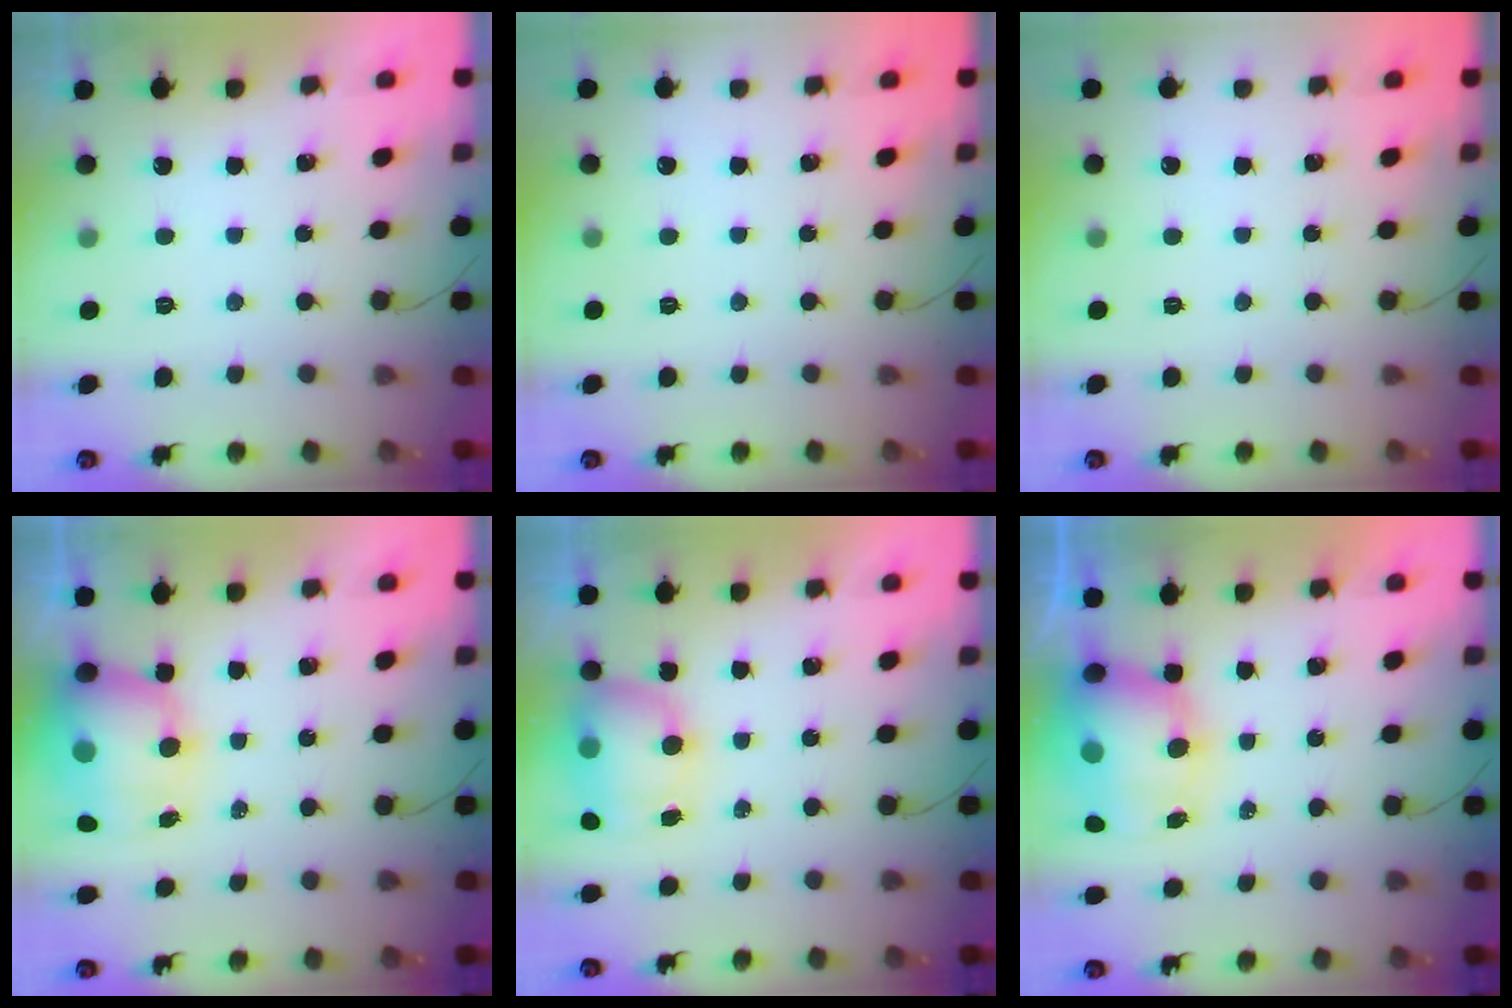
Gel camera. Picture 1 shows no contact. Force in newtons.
{"total": 0.0}
{"total": 0.0}
{"total": 12.5, "press": 12.2, "slide": 3.0}
{"total": 8.9, "press": 8.6, "slide": 2.4}
{"total": 11.6, "press": 11.2, "slide": 3.0}